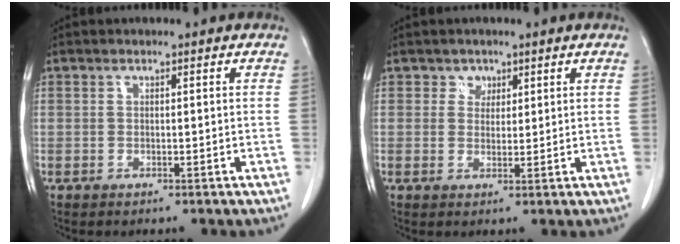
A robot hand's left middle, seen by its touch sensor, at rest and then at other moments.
{"total": 1.9, "force": [1.1, 1.5, 0.2], "torque": [0.002, -0.003, 0.015]}